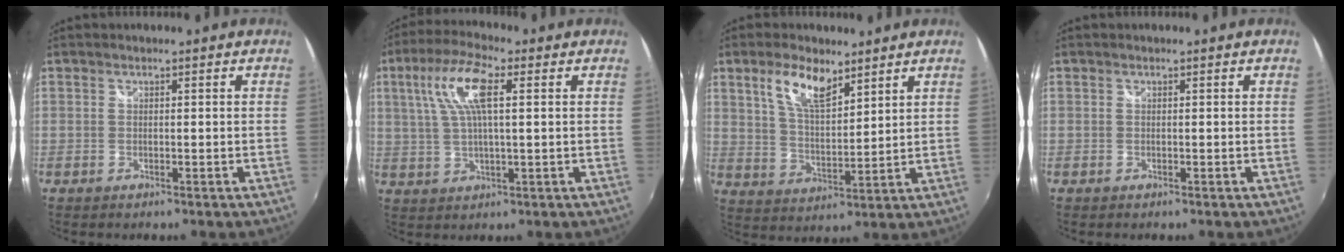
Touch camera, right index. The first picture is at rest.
{"total": 10.1, "force": [3.2, 2.7, 9.2], "torque": [-0.182, 0.018, 0.058]}
{"total": 9.0, "force": [5.7, 3.4, 6.1], "torque": [-0.115, 0.008, 0.110]}
{"total": 0.0}